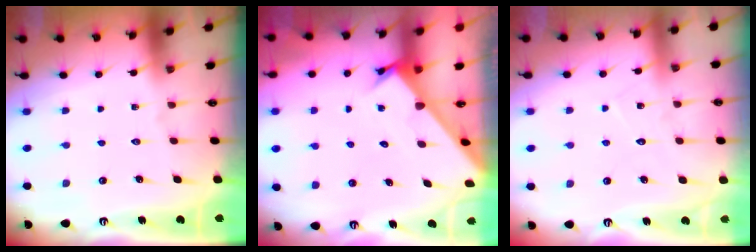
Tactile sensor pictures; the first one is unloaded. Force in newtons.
{"total": 2.3, "press": 2.3, "slide": 0.1}
{"total": 6.4, "press": 6.3, "slide": 0.6}